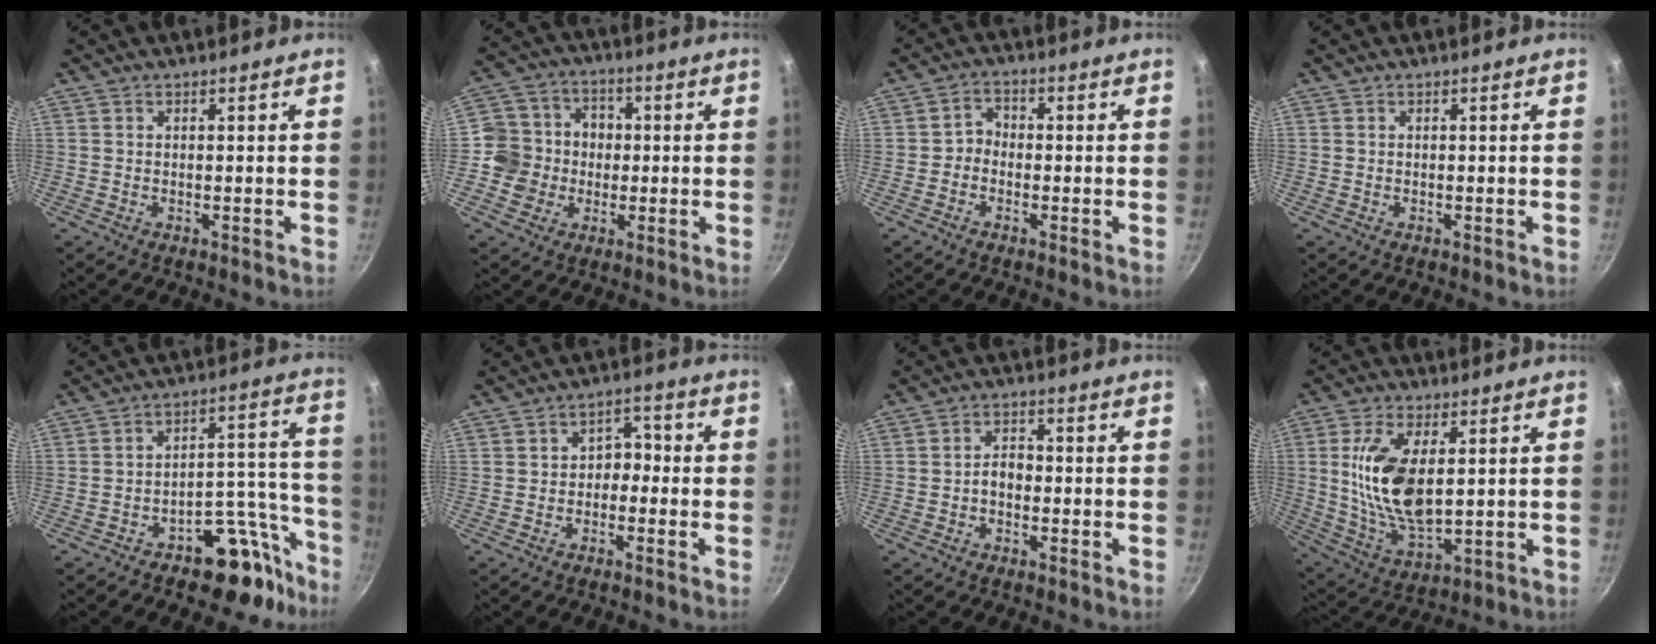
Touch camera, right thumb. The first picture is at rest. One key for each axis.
{"total": 10.7, "fx": -1.2, "fy": 10.1, "fz": 3.3, "tx": -0.026, "ty": 0.032, "tz": -0.025}
{"total": 3.2, "fx": -1.0, "fy": 2.6, "fz": 1.6, "tx": -0.009, "ty": 0.017, "tz": -0.029}
{"total": 0.0}
{"total": 12.8, "fx": -8.9, "fy": 6.0, "fz": 7.1, "tx": -0.043, "ty": 0.112, "tz": -0.130}
{"total": 4.6, "fx": -0.8, "fy": 3.4, "fz": 3.0, "tx": -0.019, "ty": 0.025, "tz": -0.025}
{"total": 3.3, "fx": -0.9, "fy": 2.3, "fz": 2.2, "tx": -0.024, "ty": 0.018, "tz": -0.022}
{"total": 15.1, "fx": 2.4, "fy": 7.2, "fz": 13.0, "tx": -0.253, "ty": -0.019, "tz": 0.059}